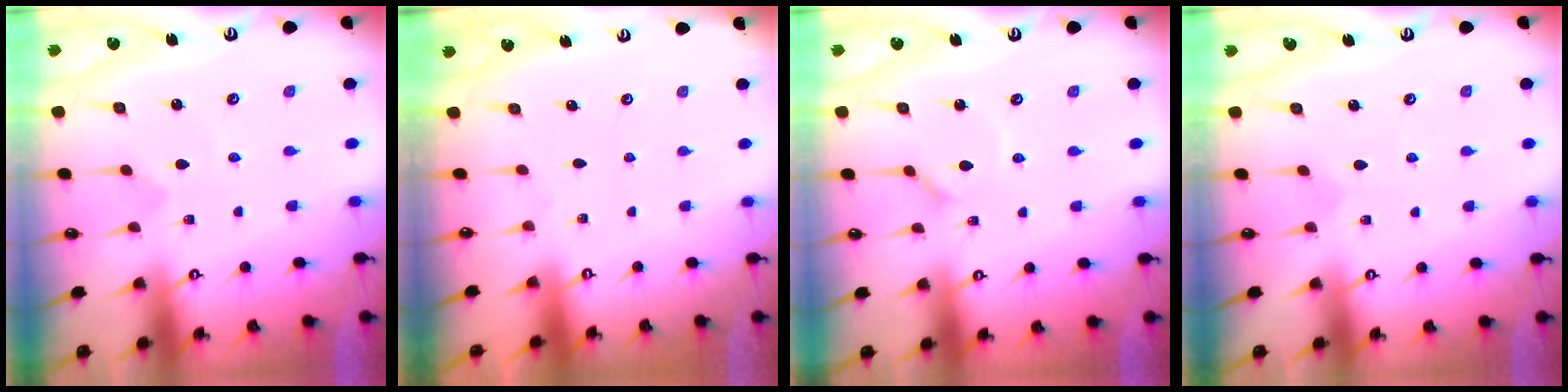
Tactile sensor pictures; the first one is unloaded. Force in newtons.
{"total": 0.0}
{"total": 1.0, "press": 1.0, "slide": 0.2}
{"total": 0.9, "press": 0.9, "slide": 0.0}